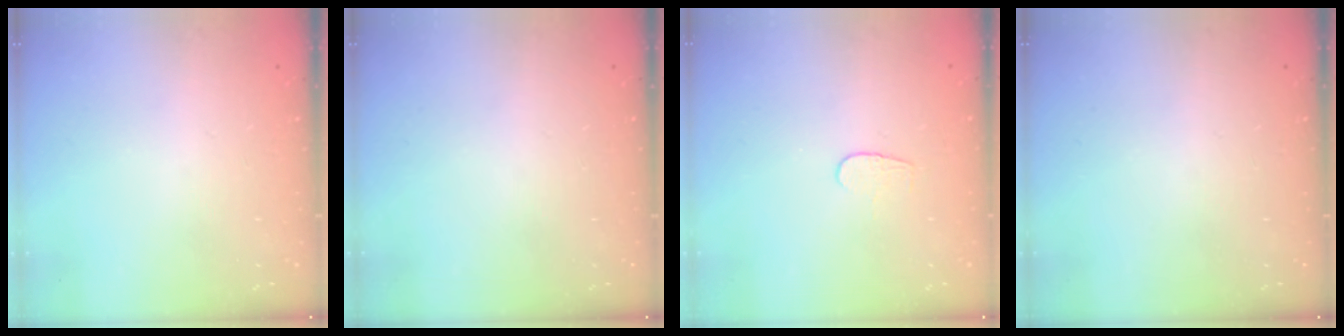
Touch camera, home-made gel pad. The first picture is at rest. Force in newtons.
{"total": 0.0}
{"total": 4.3, "press": 4.3, "slide": 0.3}
{"total": 0.0}